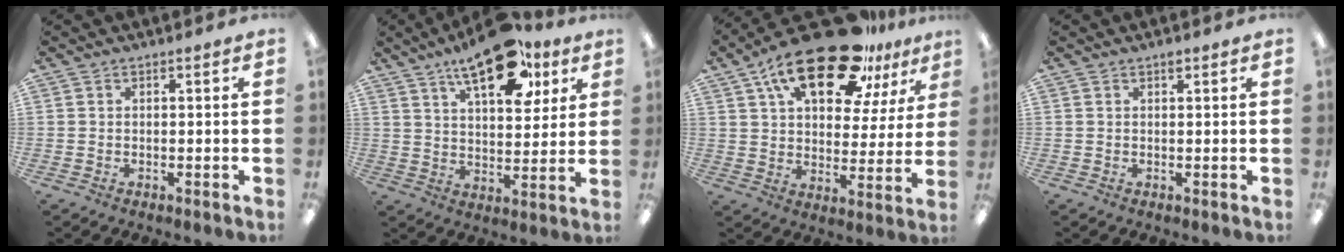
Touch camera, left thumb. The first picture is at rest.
{"total": 18.2, "force": [11.4, 8.2, 11.5], "torque": [-0.169, -0.050, 0.188]}
{"total": 23.2, "force": [15.1, 9.8, 14.7], "torque": [-0.248, -0.075, 0.256]}
{"total": 1.0, "force": [0.7, 0.5, 0.6], "torque": [-0.005, -0.001, 0.011]}